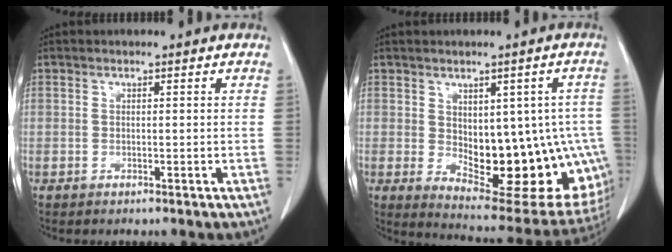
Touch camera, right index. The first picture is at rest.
{"total": 19.0, "force": [-2.4, 9.0, 16.6], "torque": [-0.154, 0.010, 0.001]}